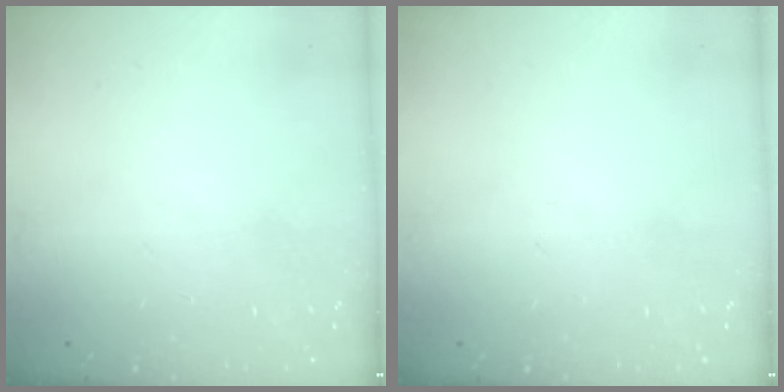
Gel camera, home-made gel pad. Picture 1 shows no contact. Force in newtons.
{"total": 0.0}